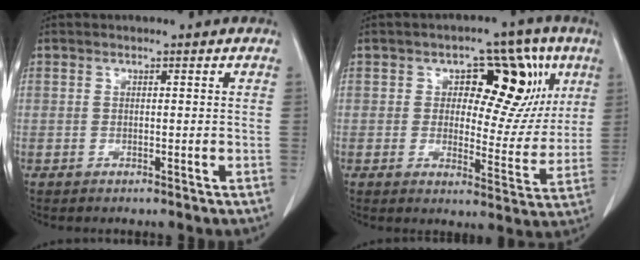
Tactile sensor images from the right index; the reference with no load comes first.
{"total": 14.2, "force": [5.3, 7.5, 10.9], "torque": [-0.127, 0.028, 0.075]}